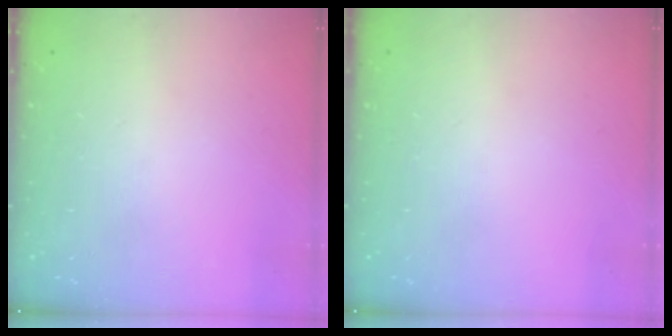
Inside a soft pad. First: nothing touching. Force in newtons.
{"total": 0.0}